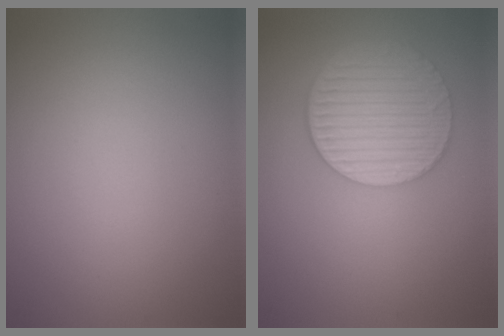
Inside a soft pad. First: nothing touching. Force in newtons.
{"total": 6.1, "press": 4.5, "slide": 4.0}